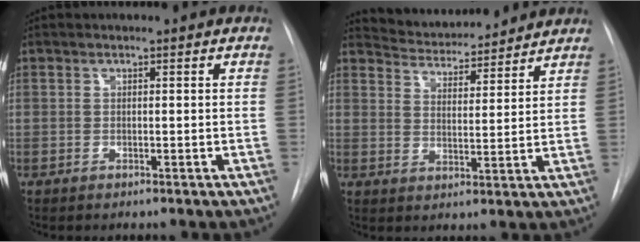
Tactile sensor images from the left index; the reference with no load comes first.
{"total": 10.1, "force": [9.8, 1.6, 2.2], "torque": [-0.038, 0.001, 0.150]}